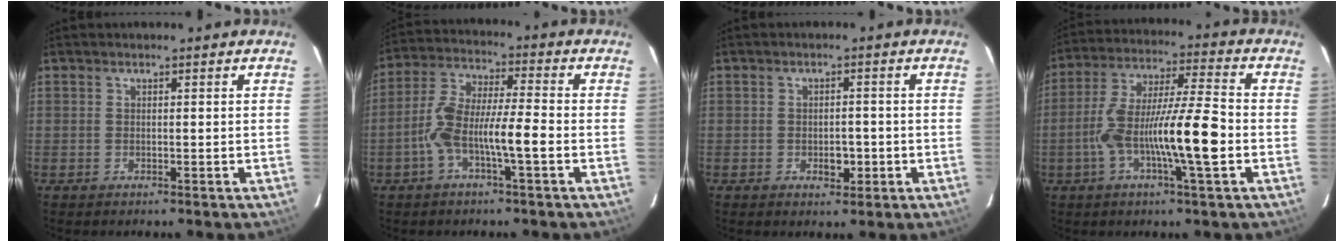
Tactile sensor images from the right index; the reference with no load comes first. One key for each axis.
{"total": 9.5, "fx": -3.1, "fy": 1.2, "fz": 8.9, "tx": -0.182, "ty": 0.019, "tz": -0.061}
{"total": 3.0, "fx": -1.0, "fy": 1.6, "fz": 2.3, "tx": -0.032, "ty": 0.003, "tz": -0.007}
{"total": 14.0, "fx": -3.5, "fy": 0.7, "fz": 13.6, "tx": -0.254, "ty": 0.006, "tz": -0.067}